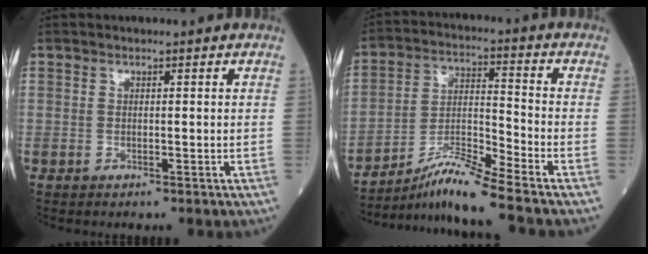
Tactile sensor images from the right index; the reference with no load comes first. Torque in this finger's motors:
{"motor_torque": [-0.29, -0.36, 0.18, 0.04]}